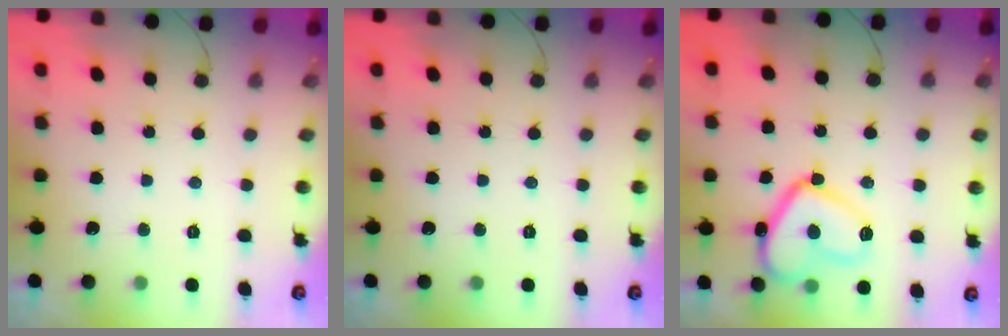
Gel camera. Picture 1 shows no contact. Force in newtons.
{"total": 0.0}
{"total": 14.1, "press": 14.0, "slide": 1.2}